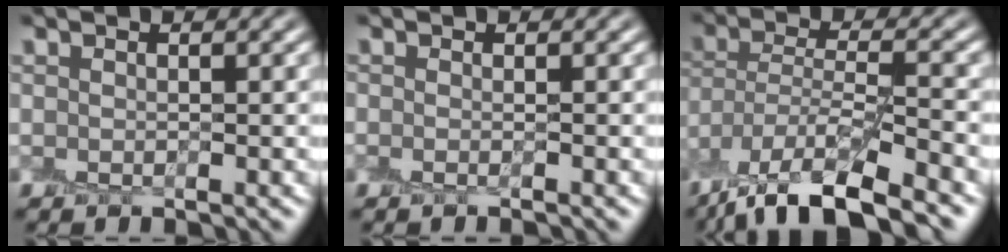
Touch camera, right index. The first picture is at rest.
{"total": 0.8, "force": [-0.5, 0.1, 0.6], "torque": [-0.014, -0.006, -0.009]}
{"total": 10.6, "force": [-7.7, 3.0, 6.7], "torque": [-0.128, -0.007, -0.143]}